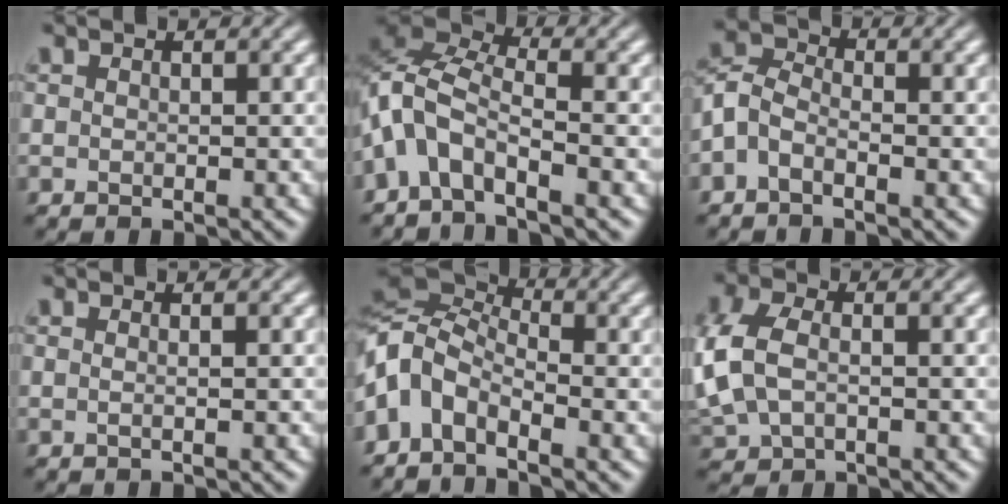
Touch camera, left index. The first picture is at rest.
{"total": 5.7, "force": [-2.9, 2.6, 4.1], "torque": [-0.085, 0.010, -0.072]}
{"total": 3.1, "force": [-1.4, 1.8, 2.1], "torque": [-0.050, 0.007, -0.041]}
{"total": 0.9, "force": [0.1, 0.4, 0.8], "torque": [-0.011, -0.002, -0.007]}
{"total": 6.1, "force": [-2.0, 3.7, 4.4], "torque": [-0.089, 0.015, -0.067]}
{"total": 5.8, "force": [-0.2, 3.9, 4.3], "torque": [-0.118, 0.001, -0.011]}